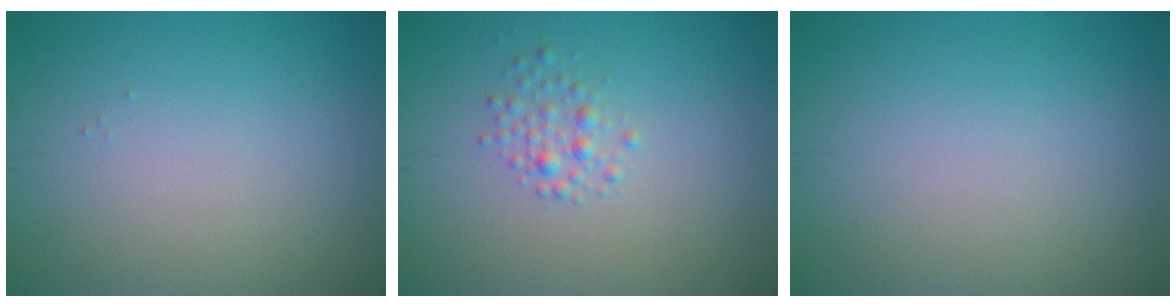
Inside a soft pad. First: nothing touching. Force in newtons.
{"total": 1.6, "press": 1.6, "slide": 0.1}
{"total": 0.0}